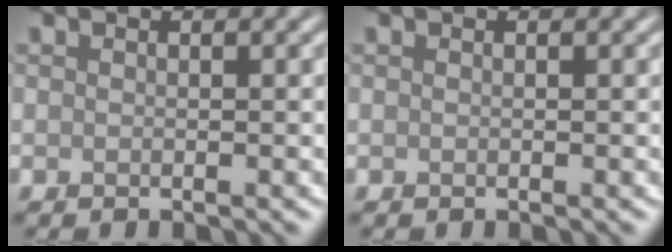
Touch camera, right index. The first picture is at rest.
{"total": 0.0}